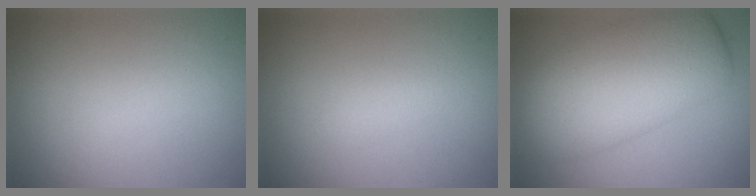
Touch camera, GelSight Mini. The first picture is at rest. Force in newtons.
{"total": 0.7, "press": 0.7, "slide": 0.0}
{"total": 9.6, "press": 9.6, "slide": 0.2}